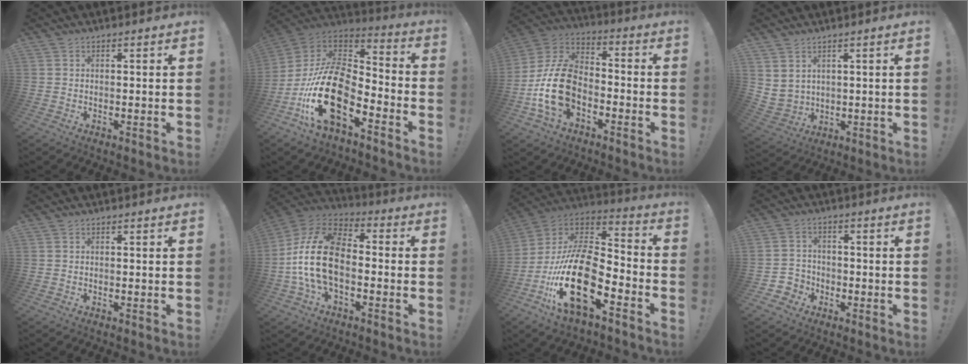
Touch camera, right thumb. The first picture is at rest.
{"total": 22.6, "force": [-9.2, 11.2, 17.3], "torque": [-0.365, 0.035, -0.157]}
{"total": 17.9, "force": [-5.8, 11.8, 12.1], "torque": [-0.232, 0.034, -0.094]}
{"total": 4.3, "force": [3.0, 2.8, 1.1], "torque": [-0.025, -0.018, 0.061]}
{"total": 0.0}
{"total": 19.6, "force": [-2.9, 11.9, 15.4], "torque": [-0.302, 0.032, -0.042]}
{"total": 24.1, "force": [-9.9, 10.6, 19.2], "torque": [-0.394, 0.042, -0.167]}
{"total": 4.6, "force": [-2.3, 3.9, 0.9], "torque": [-0.028, 0.016, -0.044]}